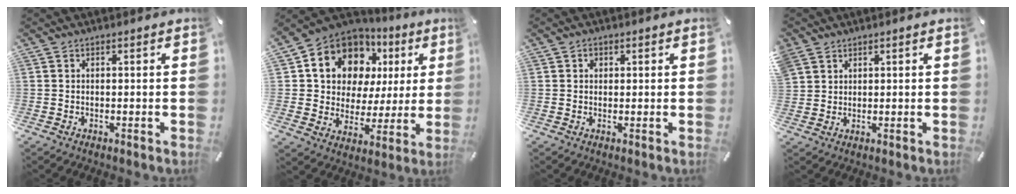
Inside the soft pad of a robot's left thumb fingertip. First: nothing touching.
{"total": 13.3, "force": [6.4, 10.7, 4.8], "torque": [-0.094, -0.036, 0.123]}
{"total": 1.1, "force": [0.2, 1.0, 0.4], "torque": [-0.001, 0.002, 0.002]}
{"total": 3.4, "force": [2.2, 2.6, 0.1], "torque": [-0.011, 0.000, 0.044]}